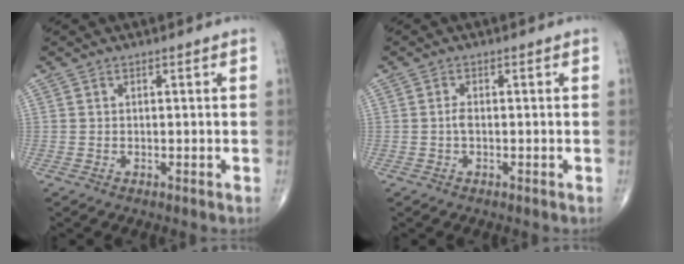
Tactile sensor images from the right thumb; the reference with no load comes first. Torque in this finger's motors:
{"motor_torque": [0.30, 0.12, 0.34, 0.02, -0.05]}